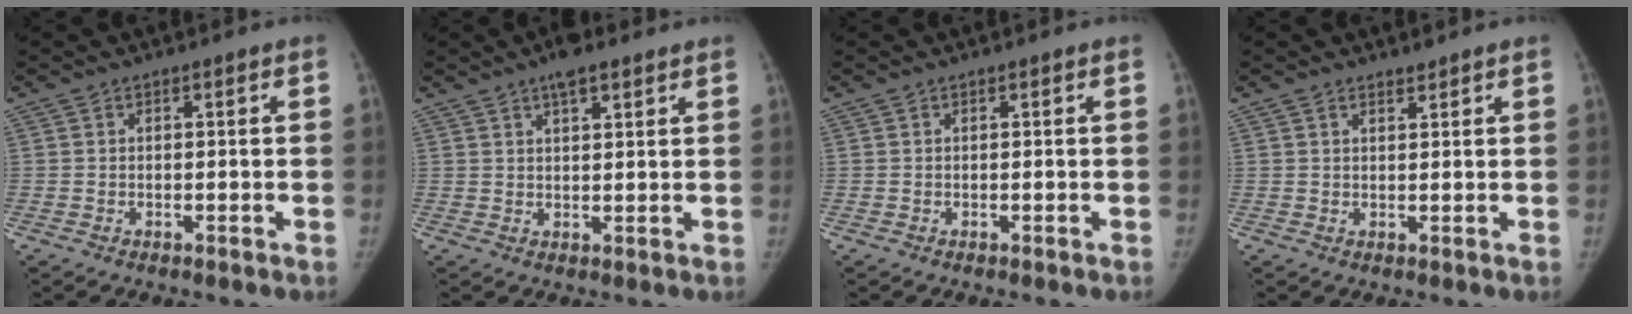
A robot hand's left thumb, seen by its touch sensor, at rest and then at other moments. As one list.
[{"total": 5.1, "force": [3.4, 1.8, 3.3], "torque": [-0.041, -0.008, 0.052]}, {"total": 0.0}, {"total": 1.5, "force": [1.4, 0.5, 0.5], "torque": [-0.002, -0.011, 0.023]}]